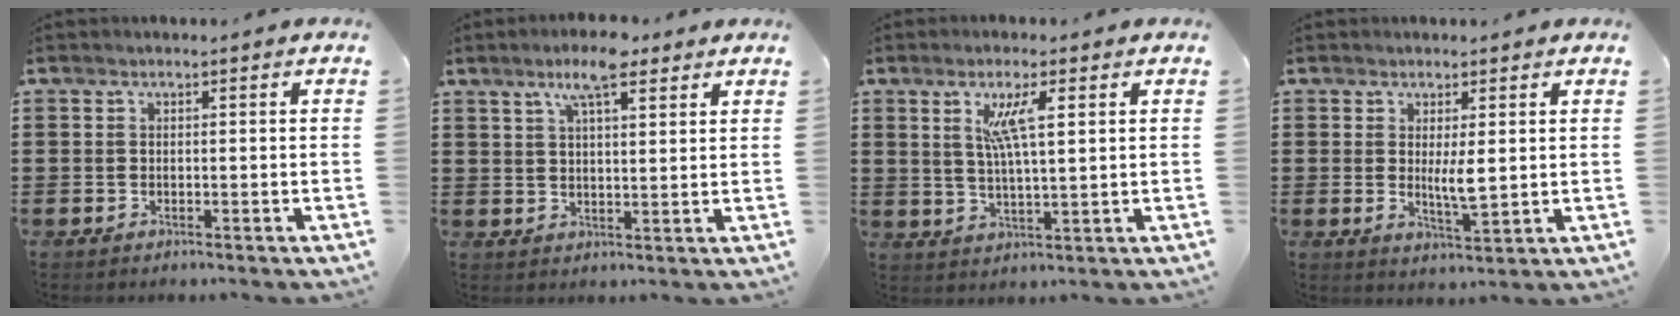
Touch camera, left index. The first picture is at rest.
{"total": 7.1, "force": [4.9, 1.7, 4.8], "torque": [-0.097, 0.001, 0.084]}
{"total": 5.8, "force": [2.5, 1.2, 5.1], "torque": [-0.102, 0.001, 0.039]}
{"total": 4.2, "force": [0.9, 1.1, 4.0], "torque": [-0.069, -0.005, 0.015]}